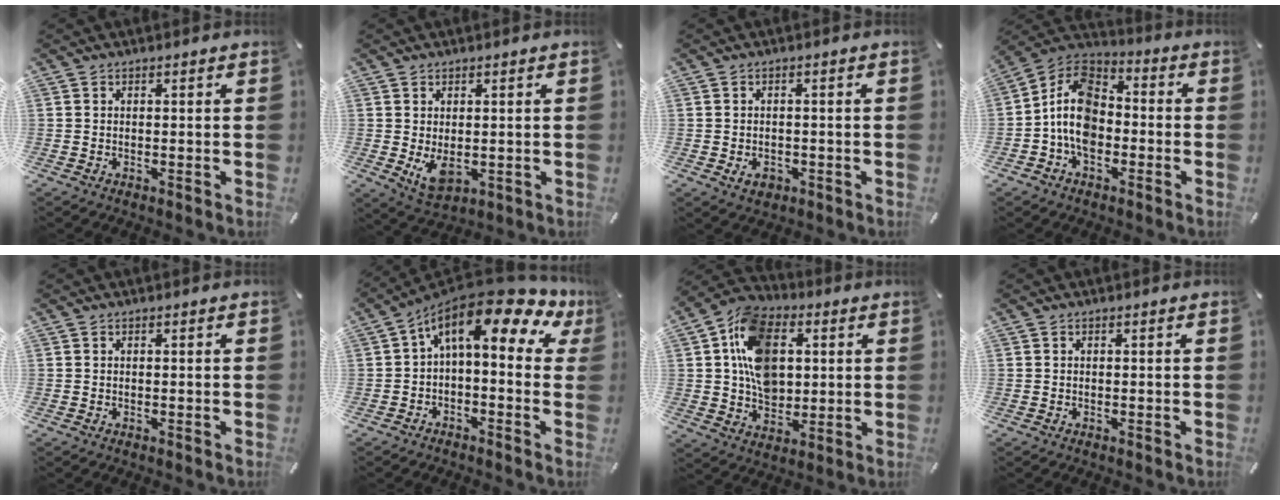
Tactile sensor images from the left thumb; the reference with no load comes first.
{"total": 5.7, "force": [-0.1, 3.8, 4.3], "torque": [-0.077, -0.013, -0.005]}
{"total": 3.1, "force": [-1.2, 2.3, 1.7], "torque": [-0.029, 0.000, -0.025]}
{"total": 11.5, "force": [-3.5, 8.1, 7.4], "torque": [-0.173, 0.013, -0.072]}
{"total": 0.0}
{"total": 14.4, "force": [7.9, 5.4, 10.7], "torque": [-0.180, -0.071, 0.123]}
{"total": 15.7, "force": [3.0, 12.0, 9.8], "torque": [-0.174, 0.009, 0.055]}
{"total": 0.0}